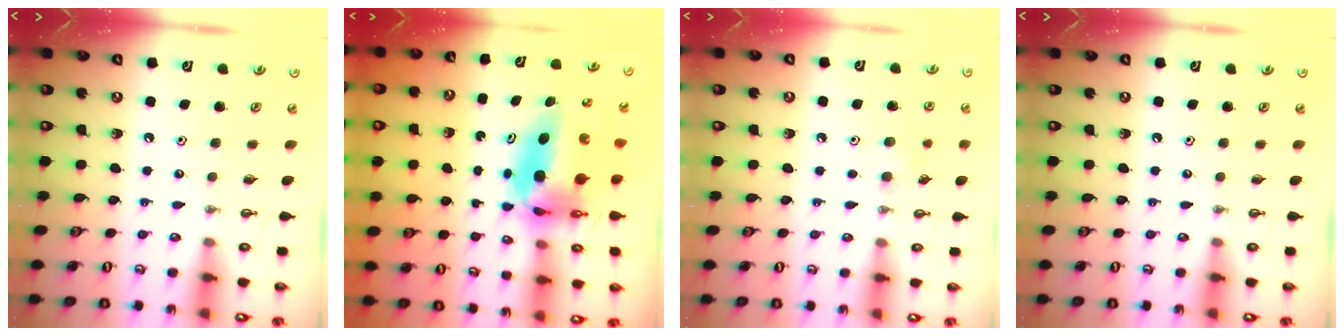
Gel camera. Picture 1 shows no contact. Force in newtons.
{"total": 10.1, "press": 9.0, "slide": 4.5}
{"total": 6.4, "press": 6.2, "slide": 1.7}
{"total": 0.0}